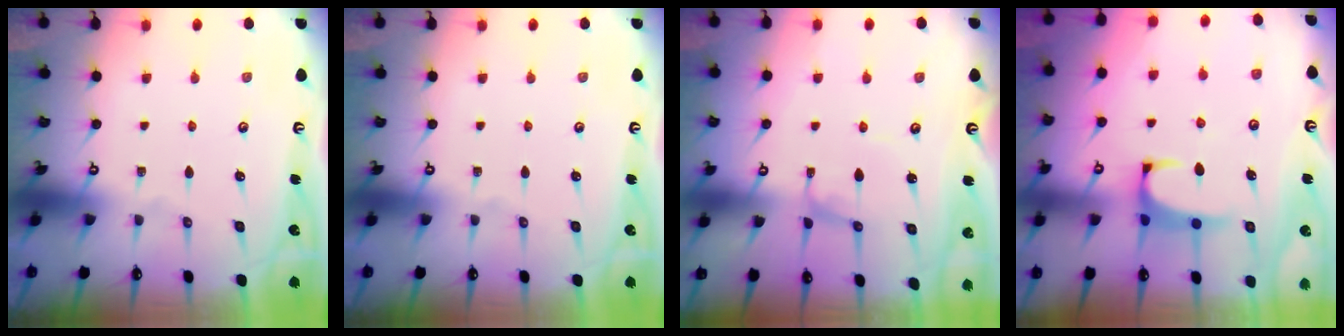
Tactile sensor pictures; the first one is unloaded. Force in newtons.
{"total": 0.0}
{"total": 0.9, "press": 0.7, "slide": 0.5}
{"total": 1.2, "press": 1.0, "slide": 0.7}